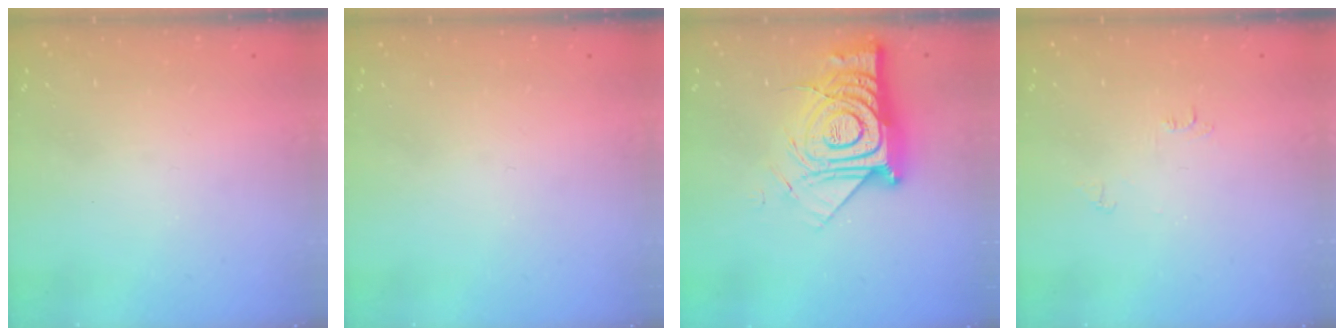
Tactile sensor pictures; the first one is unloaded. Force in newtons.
{"total": 0.0}
{"total": 17.4, "press": 17.3, "slide": 1.7}
{"total": 3.8, "press": 3.8, "slide": 0.5}